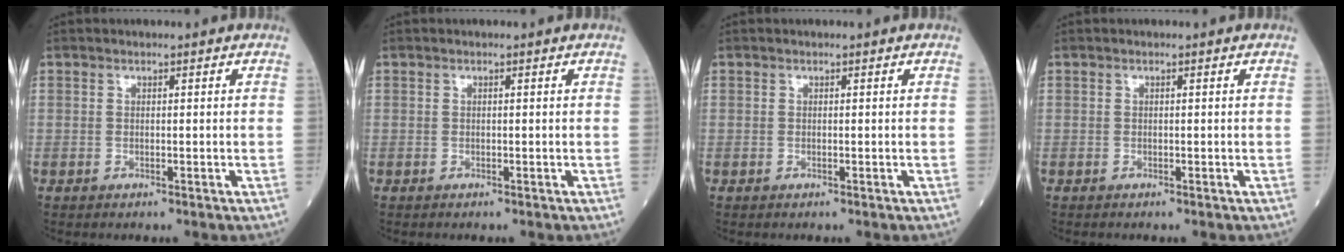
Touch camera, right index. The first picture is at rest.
{"total": 0.0}
{"total": 0.0}
{"total": 0.0}